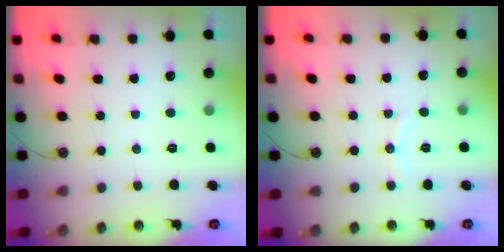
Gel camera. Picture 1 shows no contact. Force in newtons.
{"total": 4.9, "press": 4.9, "slide": 0.2}